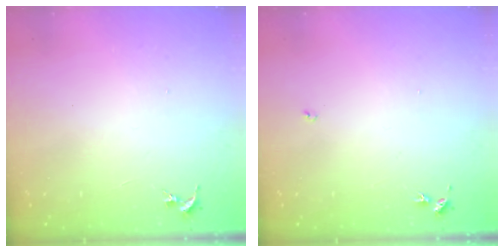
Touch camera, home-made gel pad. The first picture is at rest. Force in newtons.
{"total": 3.0, "press": 3.0, "slide": 0.4}